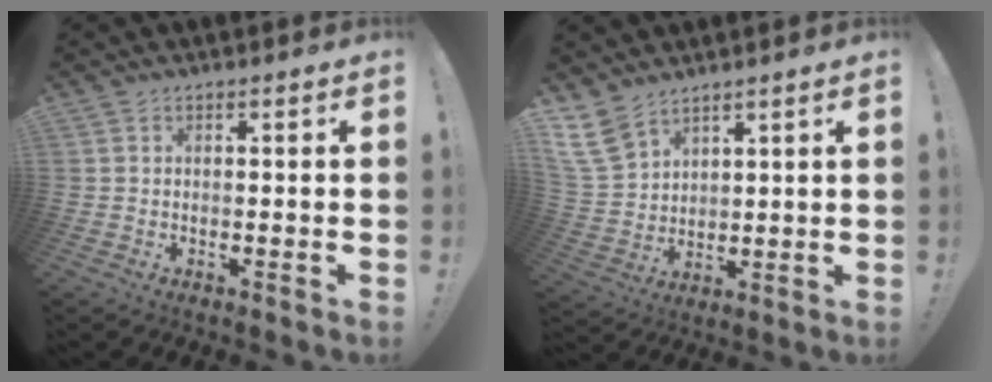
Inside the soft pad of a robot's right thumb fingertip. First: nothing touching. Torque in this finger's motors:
{"motor_torque": [-0.17, 0.10, 0.28, 0.24, 0.00]}